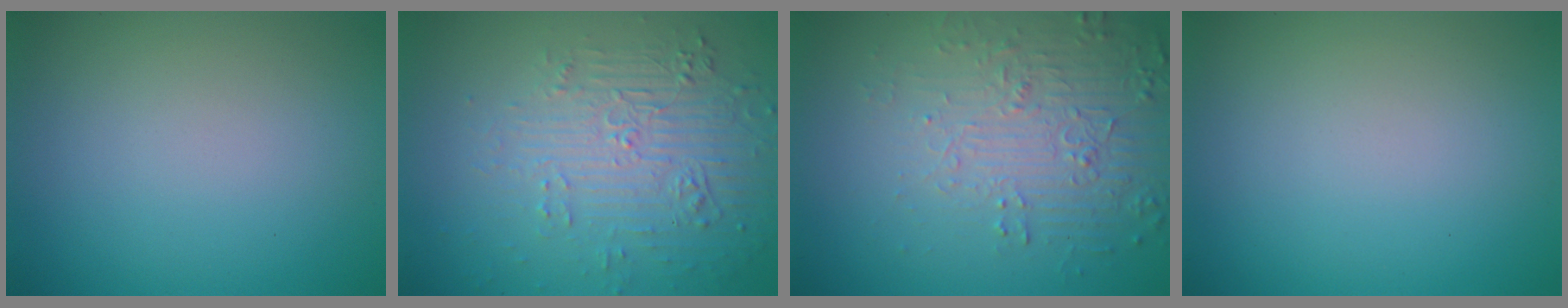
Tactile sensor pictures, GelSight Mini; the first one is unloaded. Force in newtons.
{"total": 6.0, "press": 3.6, "slide": 4.8}
{"total": 5.8, "press": 3.8, "slide": 4.4}
{"total": 0.0}